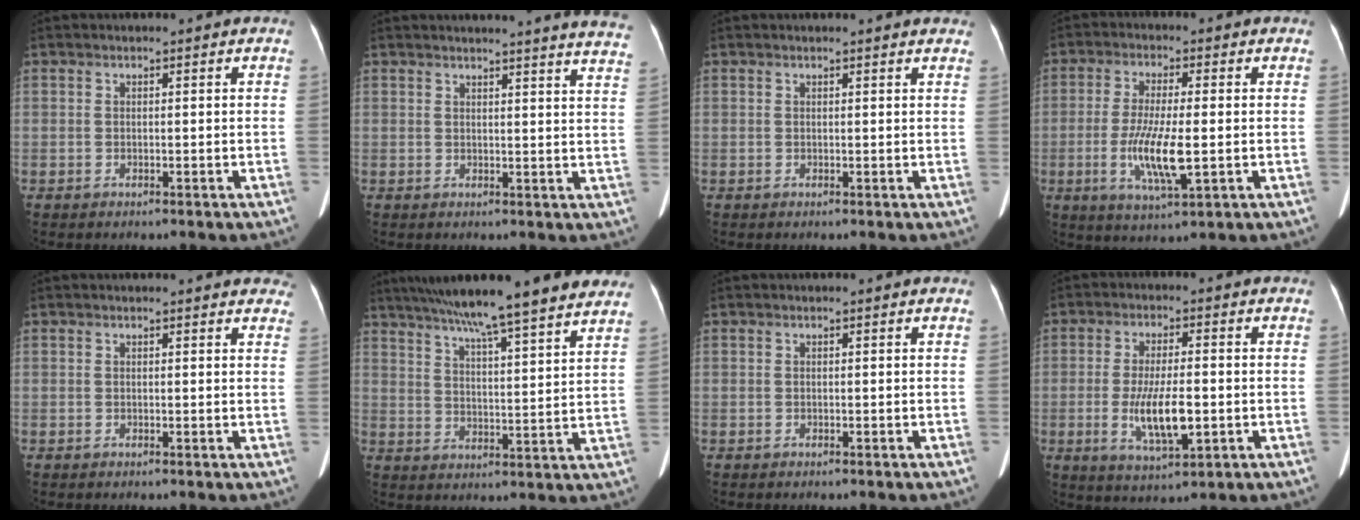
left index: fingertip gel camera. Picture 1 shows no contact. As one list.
[{"total": 16.1, "force": [15.4, -0.3, 4.7], "torque": [-0.056, -0.074, 0.155]}, {"total": 6.2, "force": [5.9, 1.2, 1.8], "torque": [-0.014, 0.011, 0.044]}, {"total": 8.7, "force": [-1.6, 1.5, 8.4], "torque": [-0.168, -0.016, -0.029]}, {"total": 10.4, "force": [9.7, 2.8, 2.8], "torque": [-0.007, 0.002, 0.086]}, {"total": 22.2, "force": [18.8, 0.7, 11.8], "torque": [-0.189, 0.008, 0.259]}, {"total": 0.0}, {"total": 8.5, "force": [-1.7, 2.1, 8.0], "torque": [-0.156, -0.012, -0.026]}]